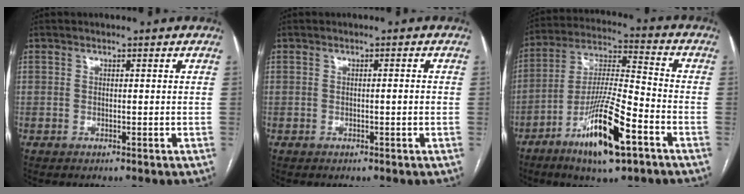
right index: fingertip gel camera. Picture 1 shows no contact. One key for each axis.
{"total": 1.0, "fx": -0.2, "fy": 0.0, "fz": 1.0, "tx": -0.013, "ty": 0.001, "tz": -0.002}
{"total": 15.4, "fx": -7.8, "fy": 2.2, "fz": 13.1, "tx": -0.251, "ty": -0.015, "tz": -0.137}